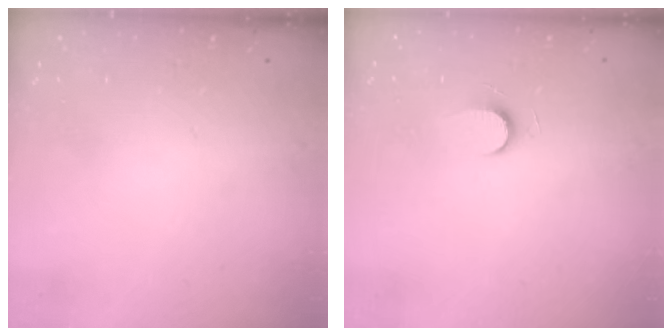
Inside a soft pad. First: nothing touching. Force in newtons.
{"total": 5.9, "press": 5.9, "slide": 0.6}